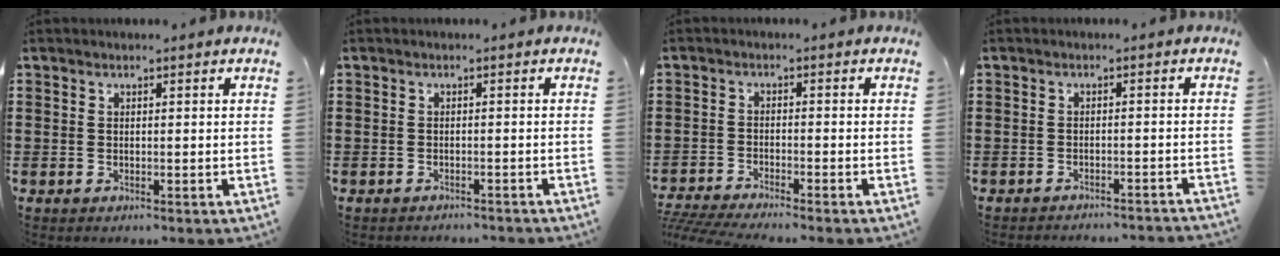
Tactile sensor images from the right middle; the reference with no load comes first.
{"total": 1.1, "force": [-1.1, 0.1, -0.1], "torque": [-0.001, 0.003, -0.023]}
{"total": 3.2, "force": [-3.0, -0.2, 0.9], "torque": [-0.030, -0.008, -0.067]}
{"total": 1.8, "force": [-1.8, -0.2, 0.2], "torque": [-0.004, 0.004, -0.037]}